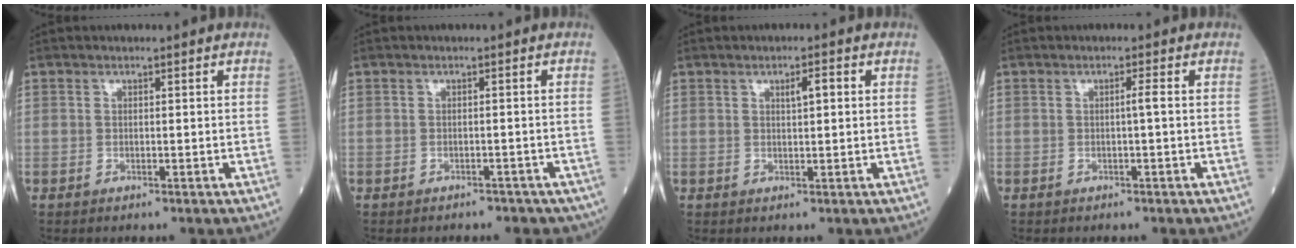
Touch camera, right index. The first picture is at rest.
{"total": 5.5, "force": [-4.6, 2.8, 1.4], "torque": [-0.014, 0.003, -0.042]}
{"total": 2.2, "force": [0.7, 0.4, 2.0], "torque": [-0.033, 0.003, 0.011]}
{"total": 1.1, "force": [0.0, -0.3, 1.0], "torque": [-0.016, 0.002, -0.001]}